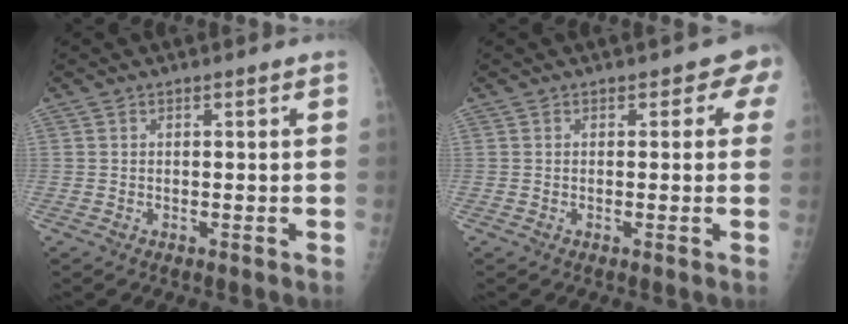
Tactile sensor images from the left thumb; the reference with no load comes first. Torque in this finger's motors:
{"motor_torque": [0.13, 0.30, -0.03, -0.04, 0.02]}